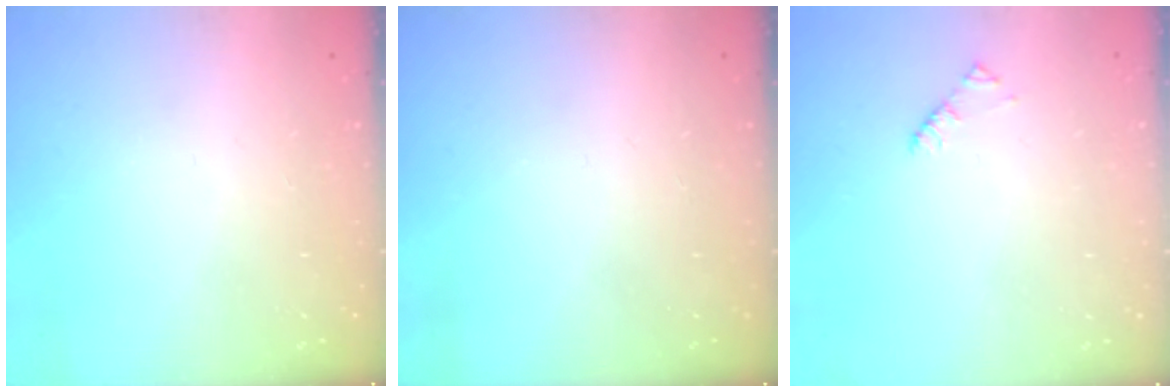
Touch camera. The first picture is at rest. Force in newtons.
{"total": 0.0}
{"total": 1.9, "press": 1.9, "slide": 0.3}